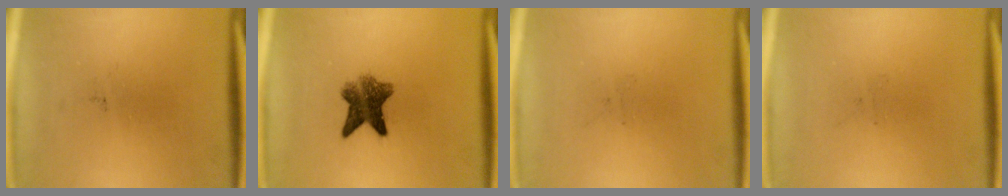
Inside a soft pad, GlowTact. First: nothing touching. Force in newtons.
{"total": 6.9}
{"total": 0.0}
{"total": 0.0}